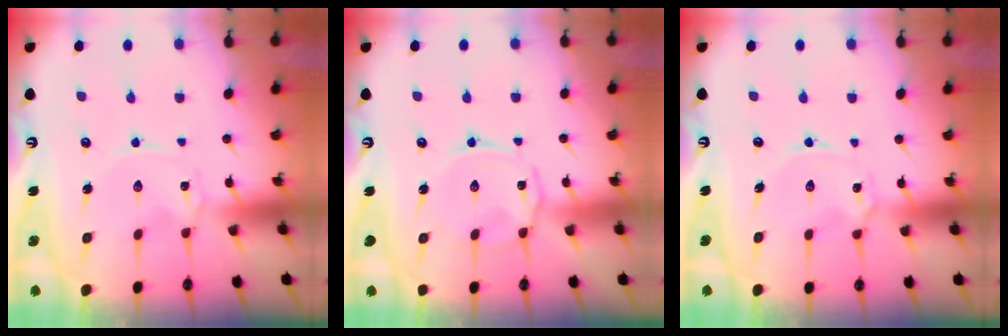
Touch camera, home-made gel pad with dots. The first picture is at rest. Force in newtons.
{"total": 3.8, "press": 3.8, "slide": 0.5}
{"total": 2.4, "press": 2.4, "slide": 0.3}